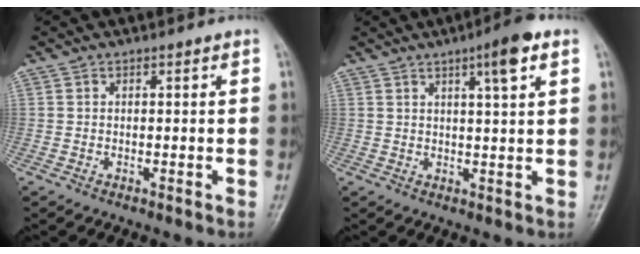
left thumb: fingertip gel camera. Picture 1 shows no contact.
{"total": 6.3, "force": [3.3, 0.9, 5.4], "torque": [-0.080, -0.008, 0.047]}